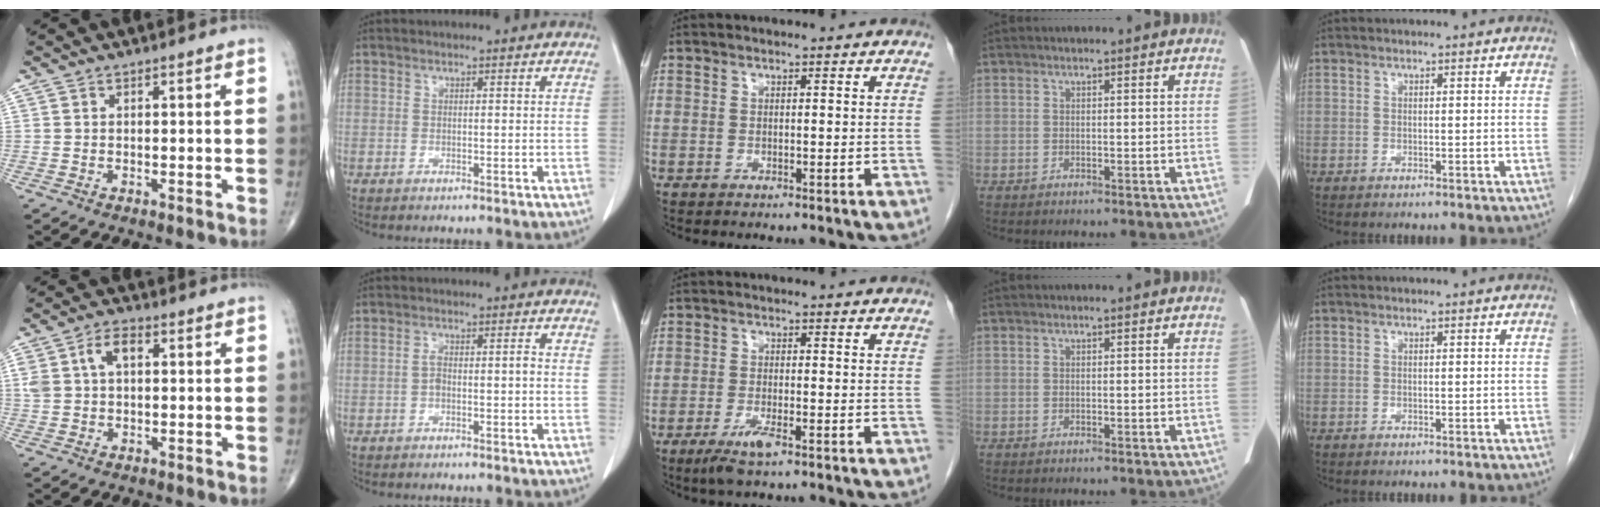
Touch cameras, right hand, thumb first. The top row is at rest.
{"thumb": {"total": 6.4, "force": [1.5, 3.9, 4.8], "torque": [-0.100, 0.020, 0.029]}, "index": {"total": 2.4, "force": [-0.7, 0.7, 2.2], "torque": [-0.039, 0.007, -0.011]}, "middle": {"total": 3.8, "force": [-2.3, 0.5, 3.0], "torque": [-0.065, -0.009, -0.043]}}